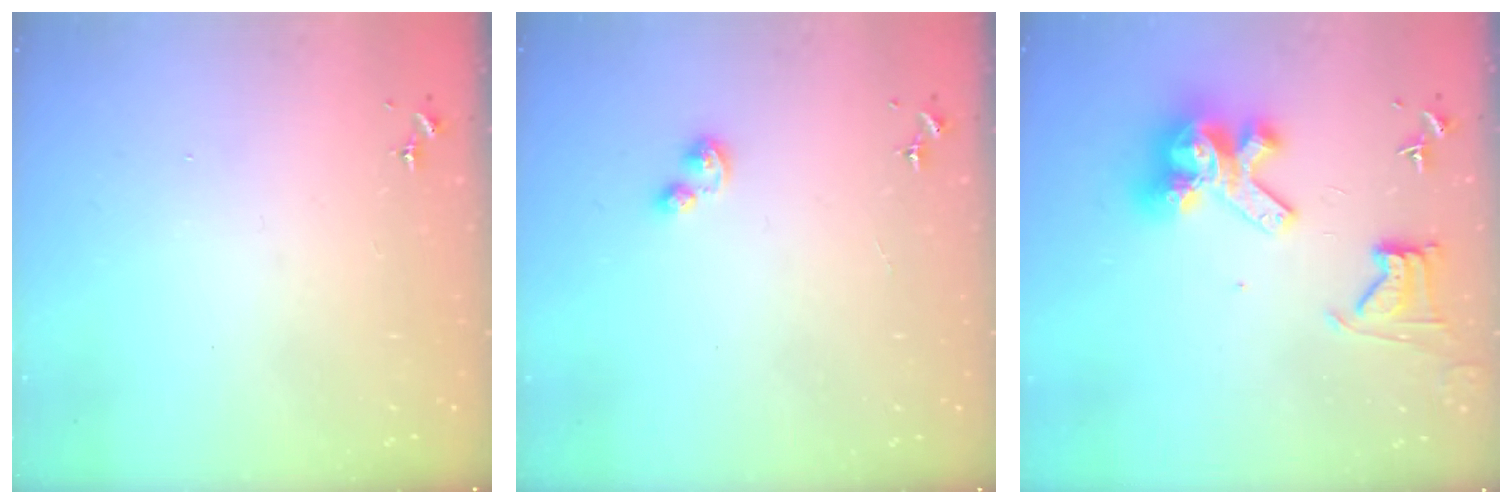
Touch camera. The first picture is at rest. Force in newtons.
{"total": 3.7, "press": 3.6, "slide": 0.5}
{"total": 14.2, "press": 14.1, "slide": 1.7}